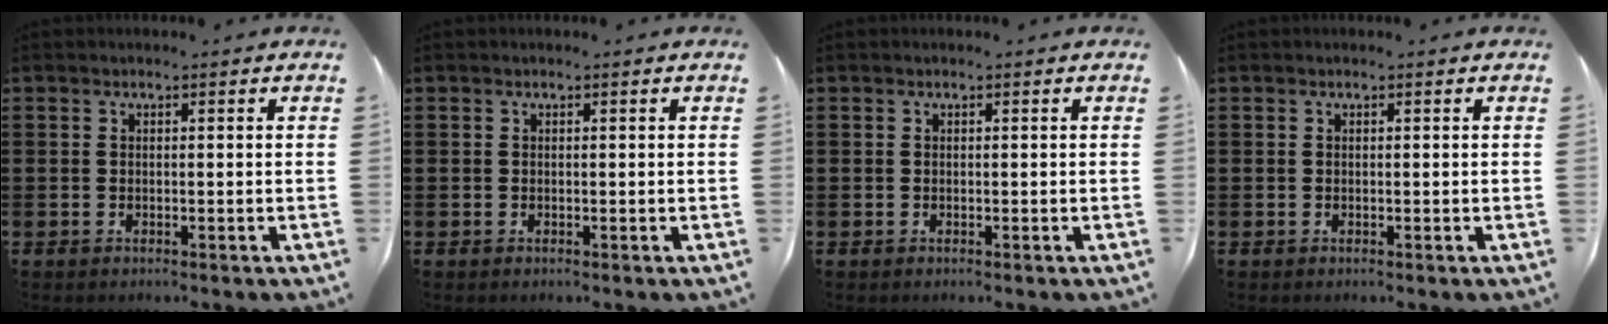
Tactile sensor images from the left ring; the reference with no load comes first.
{"total": 0.0}
{"total": 0.0}
{"total": 0.0}